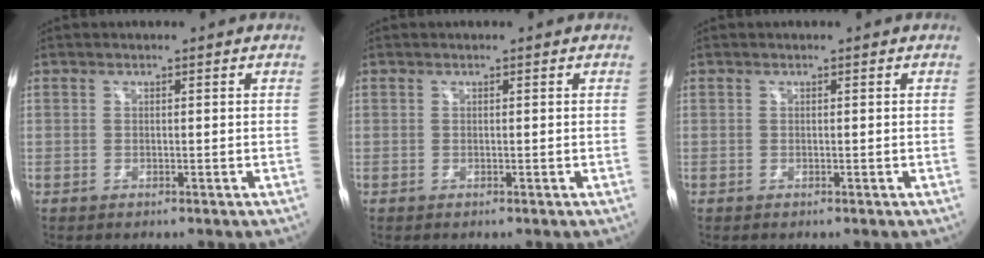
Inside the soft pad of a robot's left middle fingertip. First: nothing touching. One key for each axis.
{"total": 0.0}
{"total": 0.0}